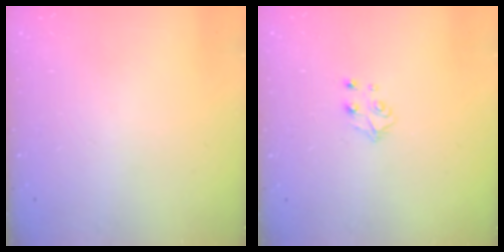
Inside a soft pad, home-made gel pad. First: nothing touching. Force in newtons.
{"total": 4.7, "press": 4.7, "slide": 0.4}